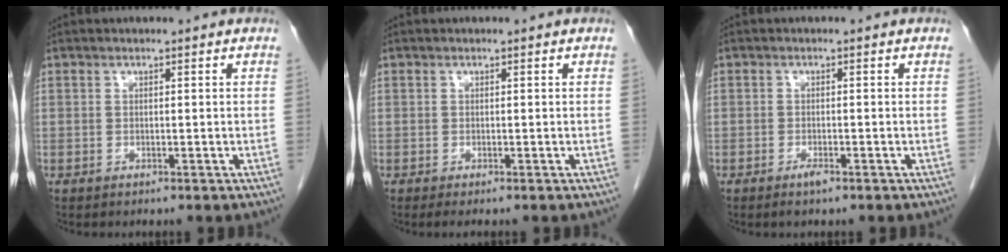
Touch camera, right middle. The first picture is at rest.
{"total": 0.7, "force": [-0.5, -0.1, 0.4], "torque": [-0.008, -0.002, -0.007]}
{"total": 1.4, "force": [-1.0, 0.2, 1.0], "torque": [-0.021, -0.002, -0.017]}